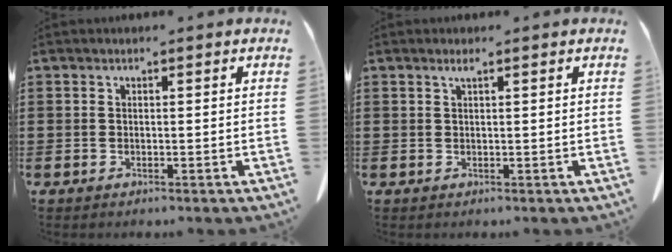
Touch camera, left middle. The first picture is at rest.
{"total": 0.9, "force": [0.5, 0.0, 0.8], "torque": [-0.016, 0.000, 0.009]}